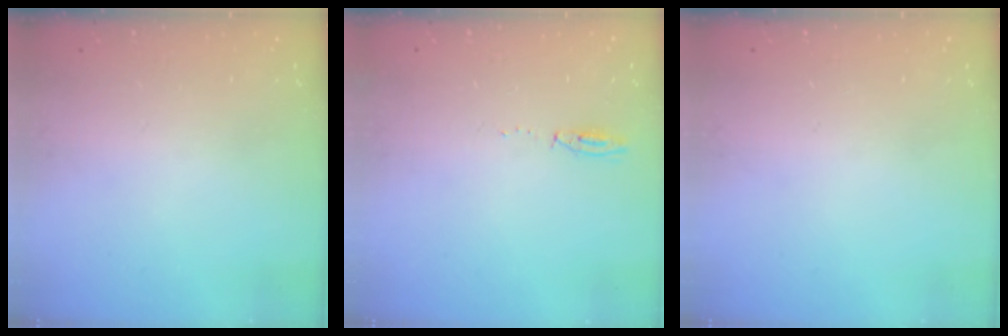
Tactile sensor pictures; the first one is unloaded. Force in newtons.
{"total": 3.4, "press": 3.3, "slide": 0.8}
{"total": 0.0}